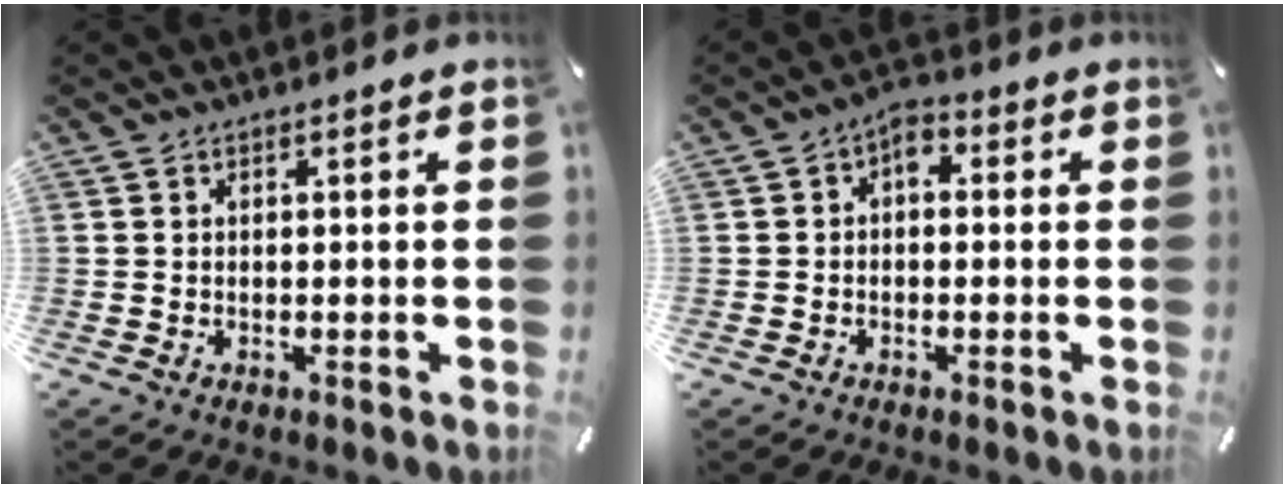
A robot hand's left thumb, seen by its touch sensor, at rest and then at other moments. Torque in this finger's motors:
{"motor_torque": [0.65, 0.94, 0.20, -0.48, 0.10]}